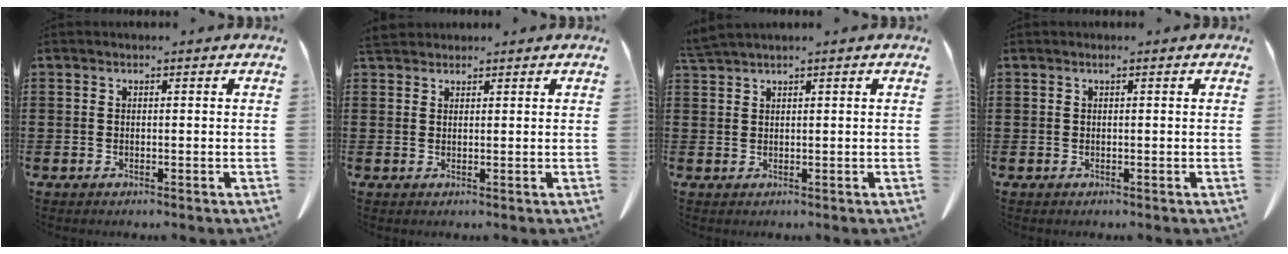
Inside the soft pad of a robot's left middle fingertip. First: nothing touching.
{"total": 2.0, "force": [1.8, 0.6, 0.4], "torque": [-0.015, 0.003, 0.037]}
{"total": 1.6, "force": [1.5, -0.3, 0.5], "torque": [-0.012, -0.002, 0.030]}
{"total": 0.5, "force": [0.3, -0.1, 0.4], "torque": [-0.008, -0.003, 0.006]}